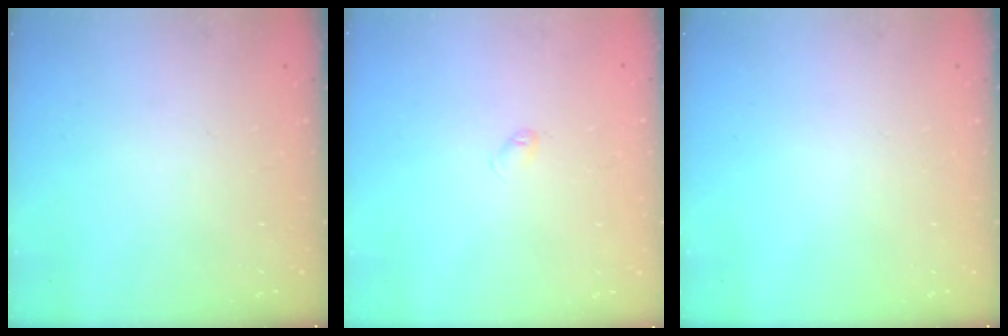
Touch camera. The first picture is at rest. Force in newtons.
{"total": 2.4, "press": 2.4, "slide": 0.4}
{"total": 0.0}